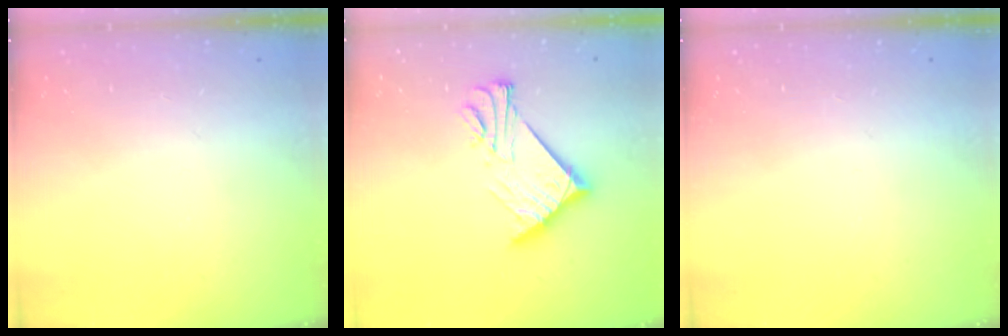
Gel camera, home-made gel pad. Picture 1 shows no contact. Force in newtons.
{"total": 12.0, "press": 12.0, "slide": 0.6}
{"total": 0.0}